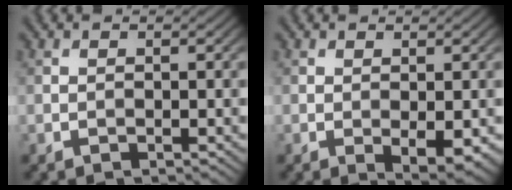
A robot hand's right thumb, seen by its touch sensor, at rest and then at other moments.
{"total": 2.7, "force": [-0.4, 1.0, 2.5], "torque": [-0.042, -0.008, -0.001]}